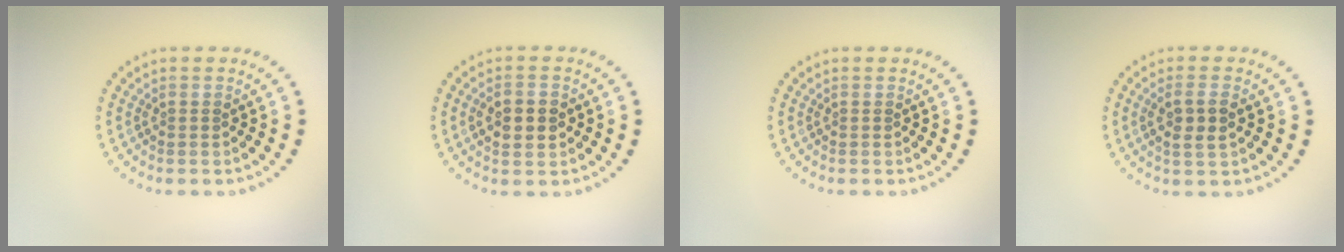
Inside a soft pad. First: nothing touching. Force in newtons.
{"total": 3.7, "press": 3.7, "slide": 0.2}
{"total": 0.0}
{"total": 2.4, "press": 2.3, "slide": 0.8}